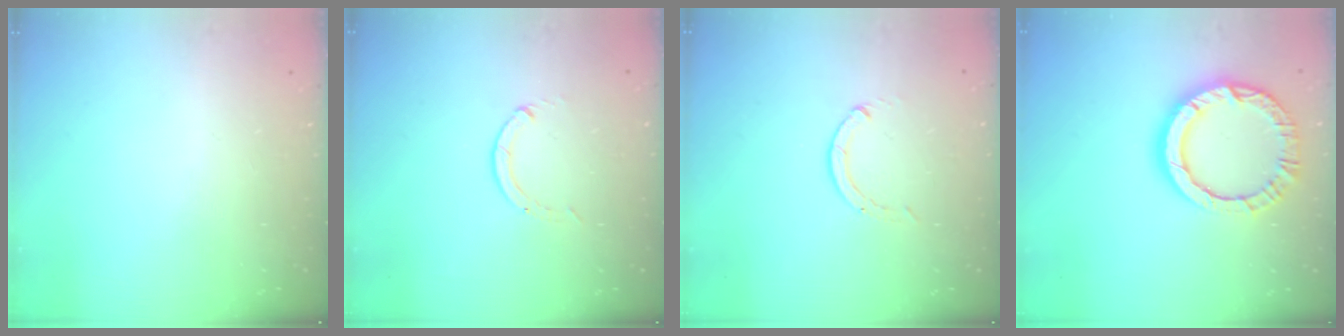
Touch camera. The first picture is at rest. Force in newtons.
{"total": 0.0}
{"total": 0.0}
{"total": 12.7, "press": 12.6, "slide": 1.2}